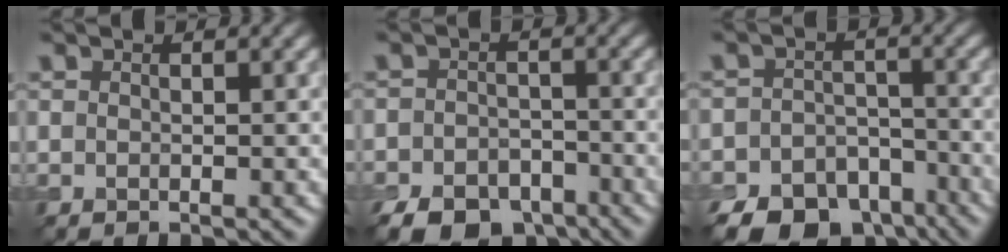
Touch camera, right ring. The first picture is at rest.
{"total": 6.7, "force": [-4.9, 3.6, 2.8], "torque": [-0.045, -0.014, -0.081]}
{"total": 11.1, "force": [-8.4, 6.4, 3.5], "torque": [-0.059, -0.030, -0.111]}